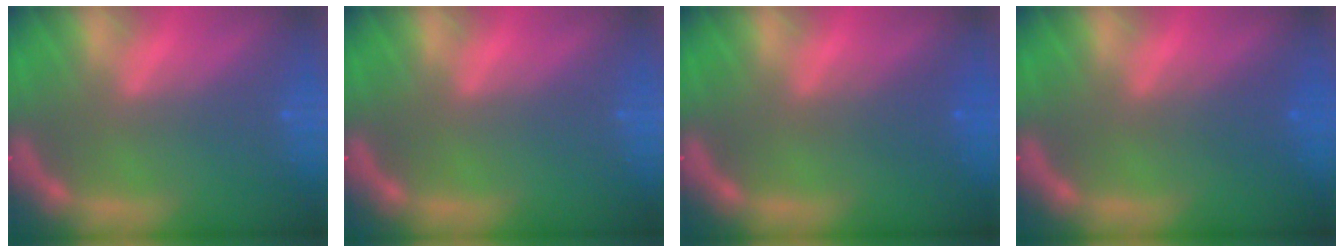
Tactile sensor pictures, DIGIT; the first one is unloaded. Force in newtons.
{"total": 0.0}
{"total": 2.0}
{"total": 1.9}